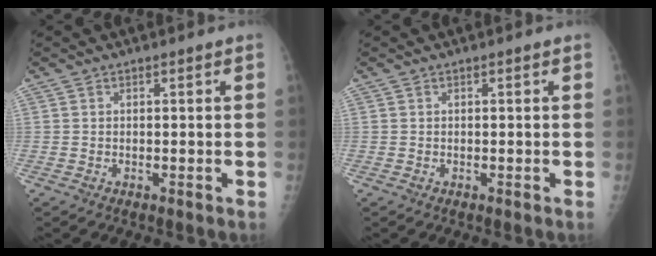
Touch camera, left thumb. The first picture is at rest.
{"total": 0.0}